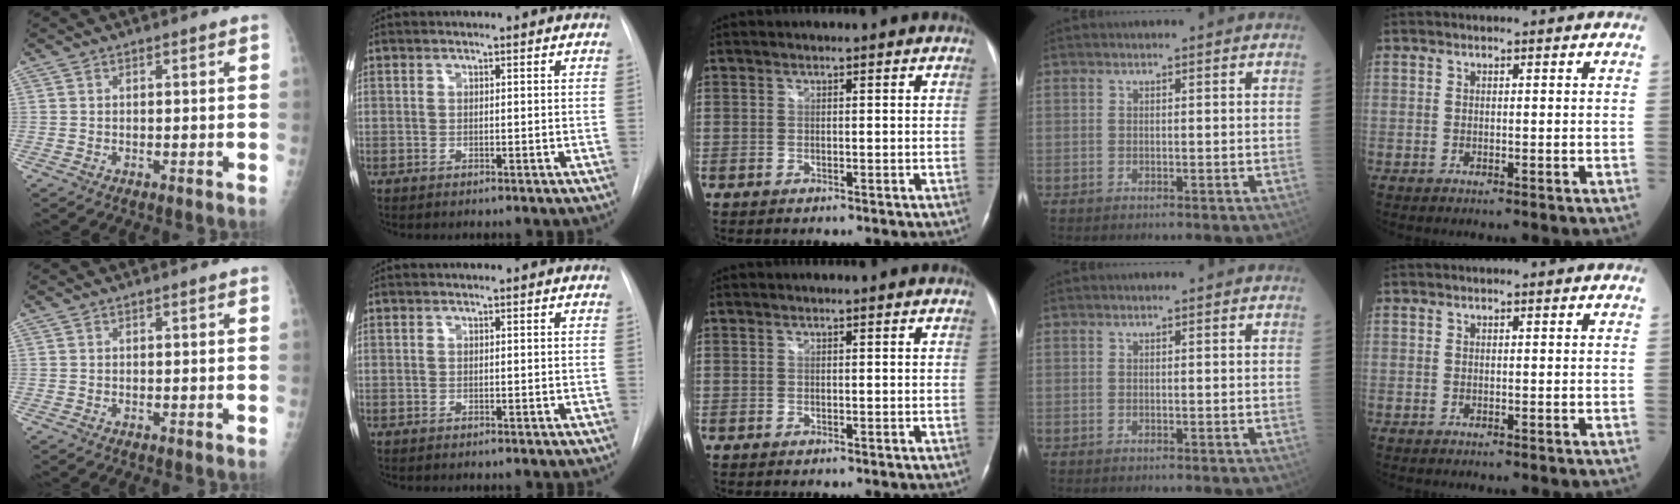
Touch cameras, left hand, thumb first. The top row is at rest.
{}